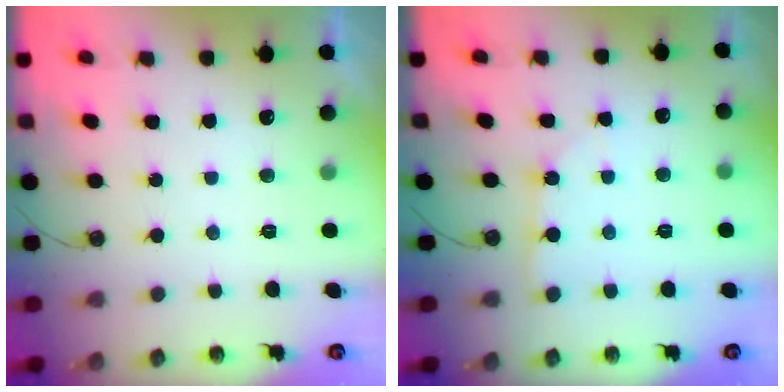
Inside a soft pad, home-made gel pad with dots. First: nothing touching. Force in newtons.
{"total": 2.2, "press": 2.2, "slide": 0.3}